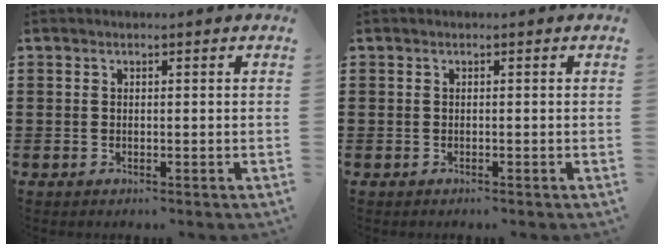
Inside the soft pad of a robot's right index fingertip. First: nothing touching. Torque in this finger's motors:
{"motor_torque": [1.10, 1.04, 0.00, -0.01]}